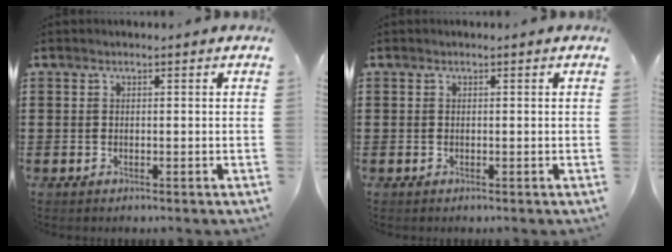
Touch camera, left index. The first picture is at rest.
{"total": 0.0}